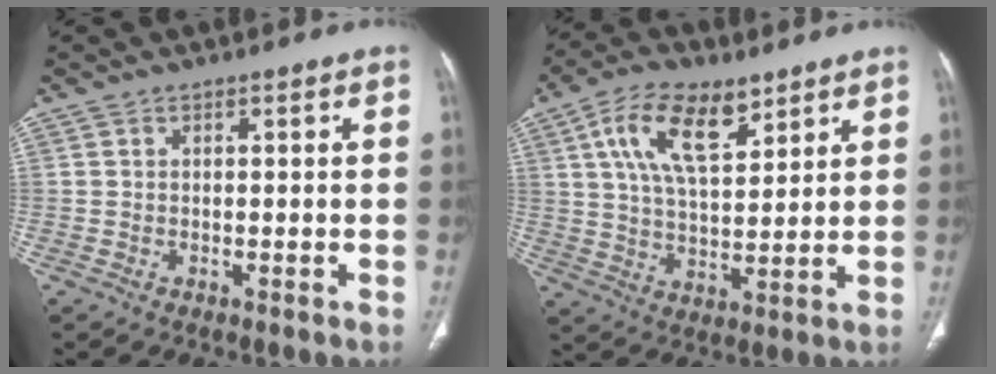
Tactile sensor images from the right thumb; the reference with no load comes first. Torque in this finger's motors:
{"motor_torque": [1.09, 1.22, 0.20, 0.21, 0.34]}